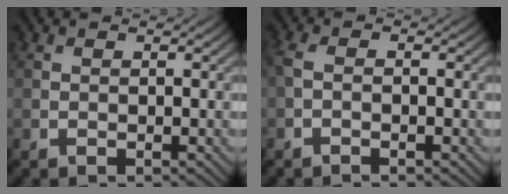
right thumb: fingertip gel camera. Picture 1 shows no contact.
{"total": 2.1, "force": [-0.7, 0.9, 1.7], "torque": [-0.047, 0.001, -0.022]}